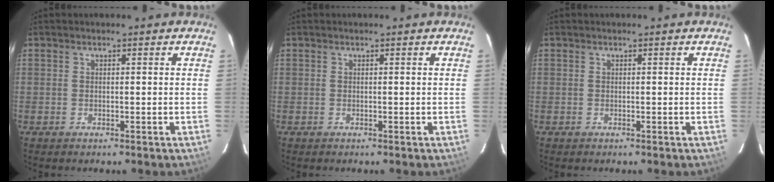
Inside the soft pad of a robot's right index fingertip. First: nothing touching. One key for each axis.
{"total": 0.0}
{"total": 0.0}